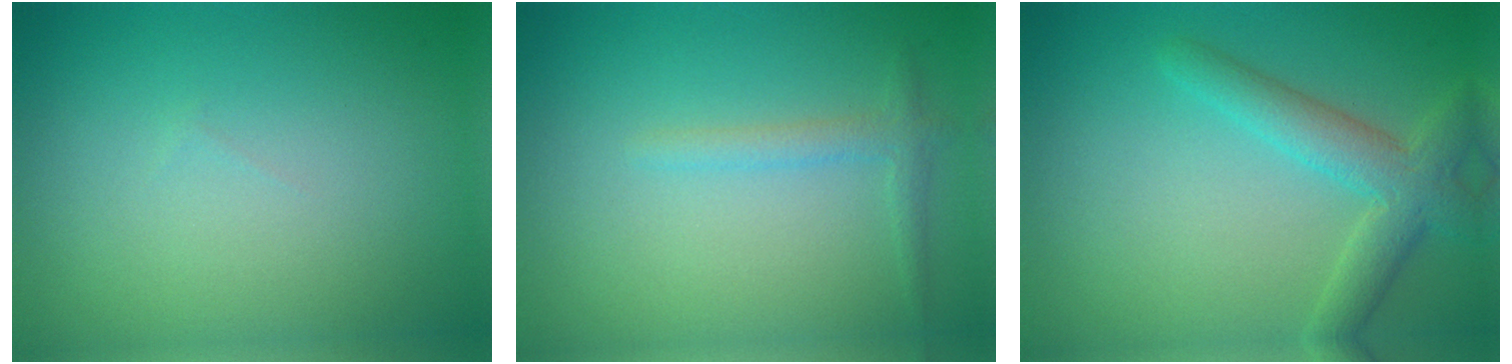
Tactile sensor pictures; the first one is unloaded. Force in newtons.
{"total": 1.5, "press": 1.5, "slide": 0.2}
{"total": 4.1, "press": 4.1, "slide": 0.2}